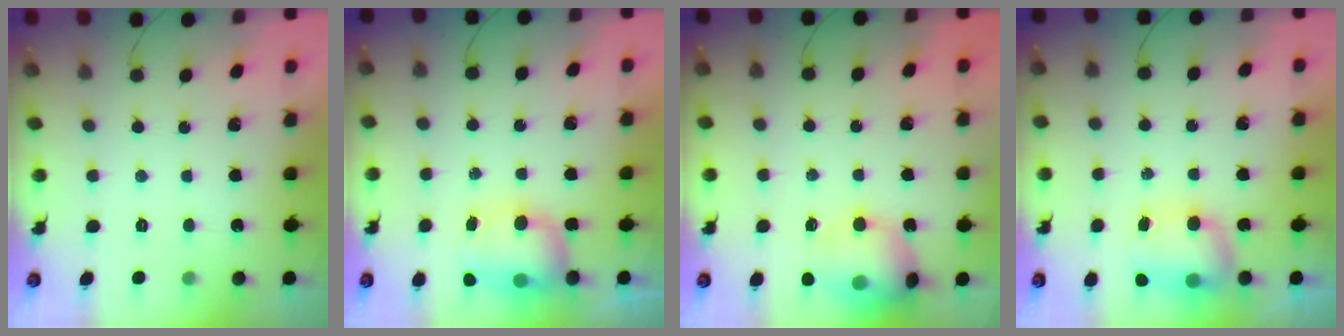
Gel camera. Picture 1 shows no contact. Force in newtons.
{"total": 8.0, "press": 7.8, "slide": 1.5}
{"total": 14.4, "press": 14.1, "slide": 2.6}
{"total": 7.6, "press": 7.3, "slide": 2.0}